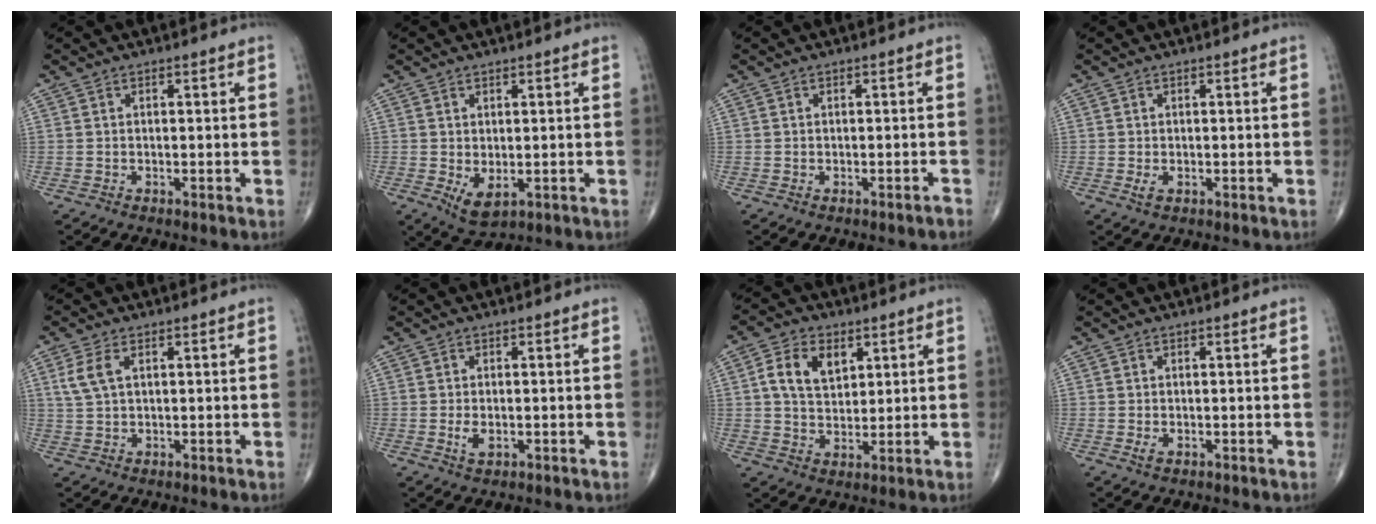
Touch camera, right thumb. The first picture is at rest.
{"total": 4.1, "force": [-0.5, 2.2, 3.5], "torque": [-0.052, -0.007, 0.006]}
{"total": 0.6, "force": [-0.5, 0.0, 0.3], "torque": [-0.009, 0.008, -0.006]}
{"total": 1.4, "force": [-0.3, 0.9, 1.0], "torque": [-0.017, -0.003, -0.003]}
{"total": 4.4, "force": [1.6, 2.3, 3.4], "torque": [-0.084, 0.007, 0.034]}
{"total": 2.6, "force": [-0.5, 1.4, 2.2], "torque": [-0.044, -0.005, -0.007]}
{"total": 8.5, "force": [3.0, 5.7, 5.6], "torque": [-0.084, -0.009, 0.054]}
{"total": 1.0, "force": [-0.1, 0.6, 0.7], "torque": [-0.010, -0.001, -0.001]}